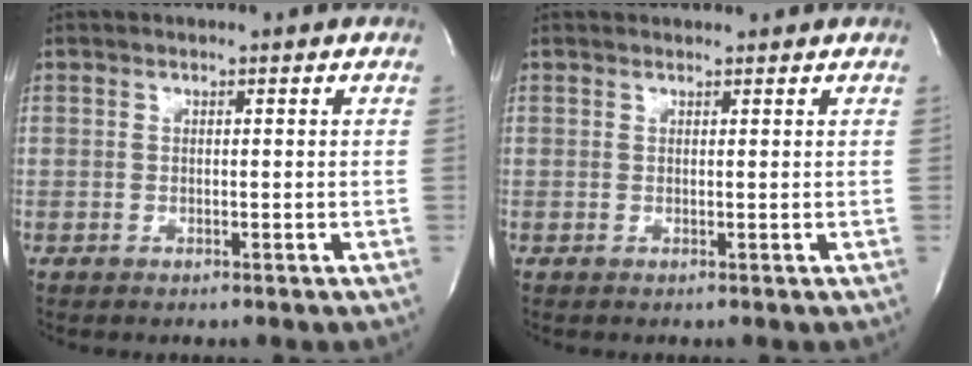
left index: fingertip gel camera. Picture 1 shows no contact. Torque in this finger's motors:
{"motor_torque": [-0.10, -0.14, 0.00, 0.03]}